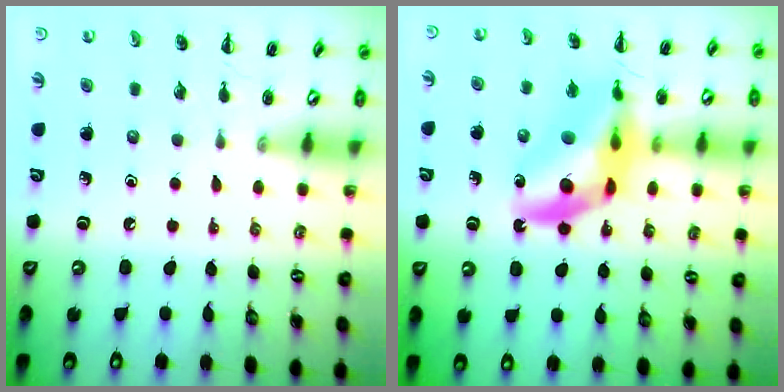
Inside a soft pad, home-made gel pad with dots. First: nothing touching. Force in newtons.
{"total": 14.4, "press": 13.8, "slide": 4.1}